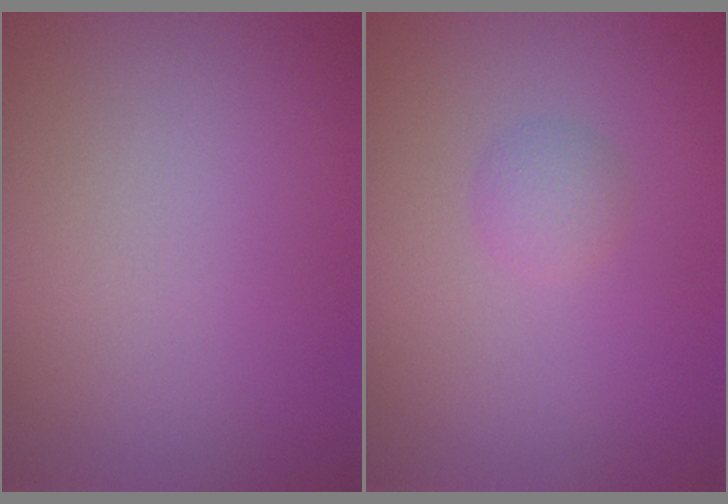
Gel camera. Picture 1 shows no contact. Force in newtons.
{"total": 1.3, "press": 1.3, "slide": 0.1}